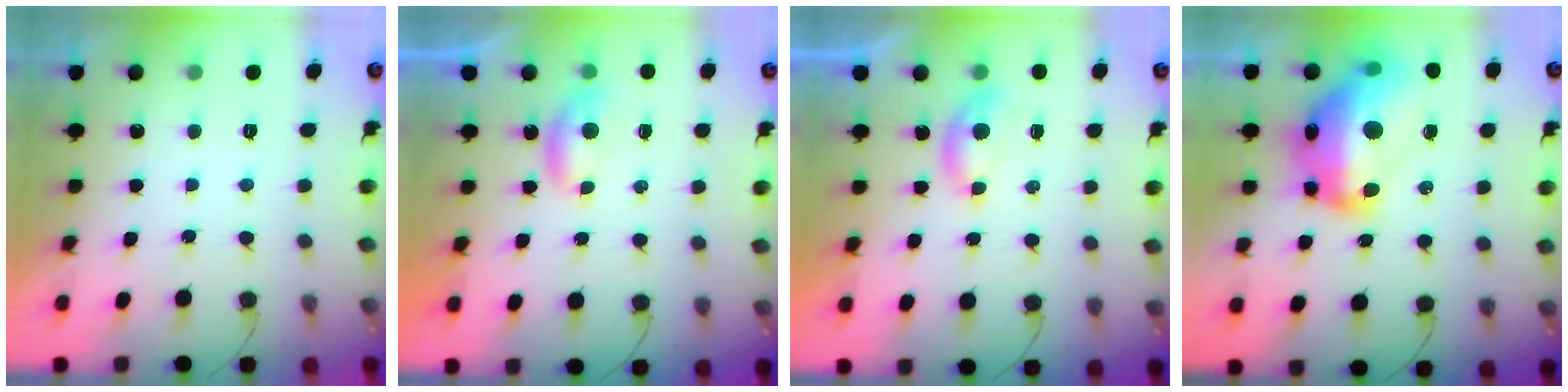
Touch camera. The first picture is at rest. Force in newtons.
{"total": 4.0, "press": 4.0, "slide": 0.6}
{"total": 3.6, "press": 3.6, "slide": 0.5}
{"total": 23.1, "press": 23.0, "slide": 1.9}